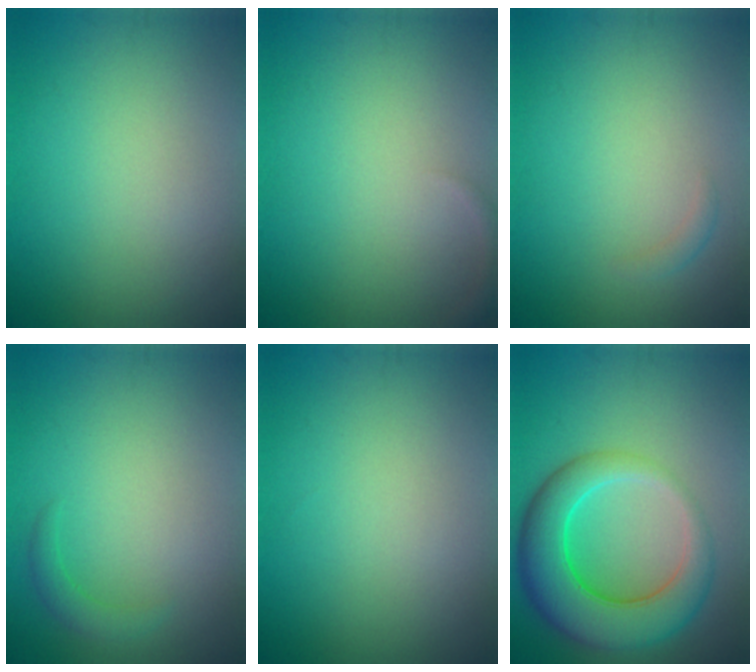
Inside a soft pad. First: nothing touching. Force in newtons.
{"total": 0.7, "press": 0.7, "slide": 0.1}
{"total": 0.8, "press": 0.8, "slide": 0.0}
{"total": 1.4, "press": 1.4, "slide": 0.0}
{"total": 0.0}
{"total": 8.3, "press": 8.3, "slide": 0.2}